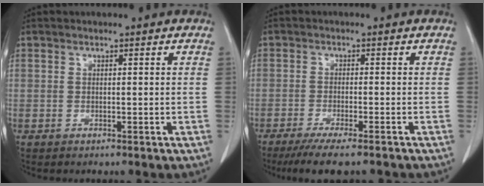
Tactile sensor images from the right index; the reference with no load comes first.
{"total": 8.8, "force": [-7.2, 0.8, 5.1], "torque": [-0.072, -0.018, -0.110]}